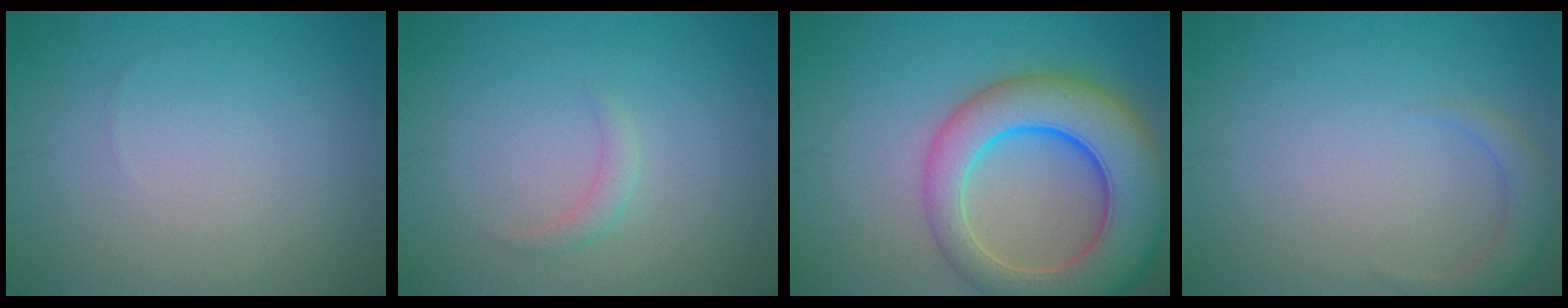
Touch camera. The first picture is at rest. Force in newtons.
{"total": 1.1, "press": 1.1, "slide": 0.1}
{"total": 10.5, "press": 10.5, "slide": 0.5}
{"total": 2.1, "press": 2.1, "slide": 0.3}